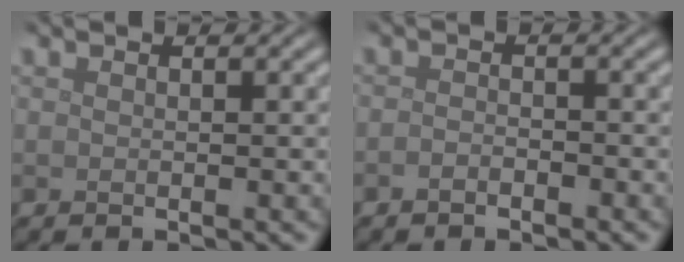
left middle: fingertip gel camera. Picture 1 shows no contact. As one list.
[{"total": 1.0, "force": [-0.7, 0.5, 0.5], "torque": [-0.010, 0.001, -0.016]}]